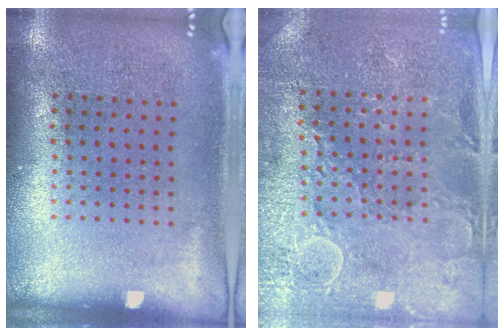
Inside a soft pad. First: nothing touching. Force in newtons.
{"total": 3.2, "press": 3.2, "slide": 0.5}